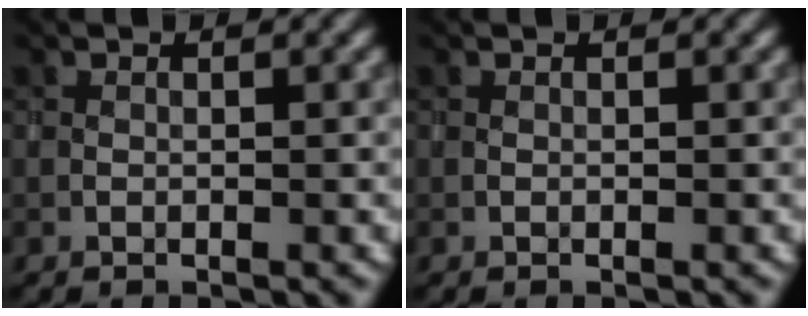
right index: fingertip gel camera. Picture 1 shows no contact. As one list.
[{"total": 0.0}]